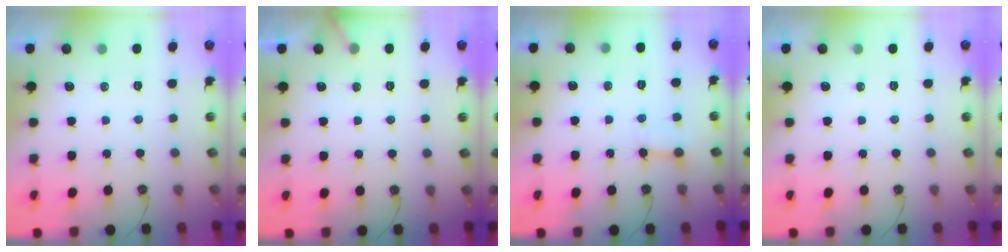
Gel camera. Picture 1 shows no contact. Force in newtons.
{"total": 4.0, "press": 4.0, "slide": 0.3}
{"total": 4.2, "press": 4.2, "slide": 0.3}
{"total": 0.0}